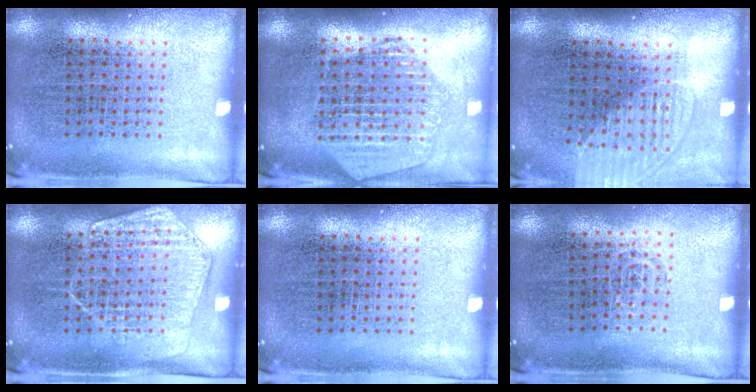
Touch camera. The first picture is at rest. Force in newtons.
{"total": 2.2, "press": 2.0, "slide": 1.0}
{"total": 1.2, "press": 1.1, "slide": 0.5}
{"total": 1.4, "press": 1.4, "slide": 0.2}
{"total": 0.0}
{"total": 0.6, "press": 0.4, "slide": 0.4}